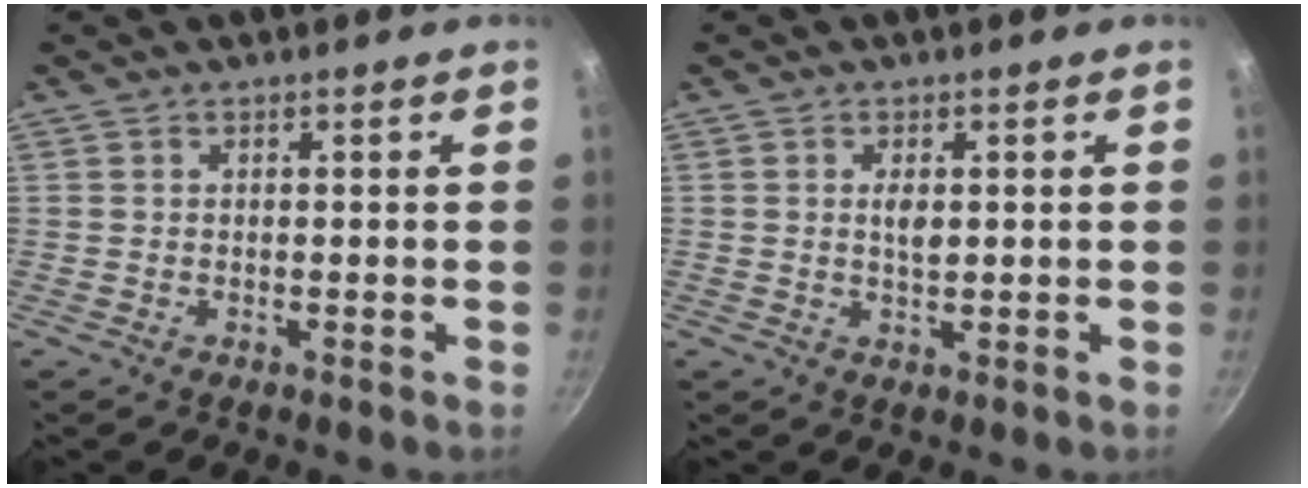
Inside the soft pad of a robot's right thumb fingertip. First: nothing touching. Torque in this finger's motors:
{"motor_torque": [0.30, 0.50, 0.52, -0.22, 0.00]}